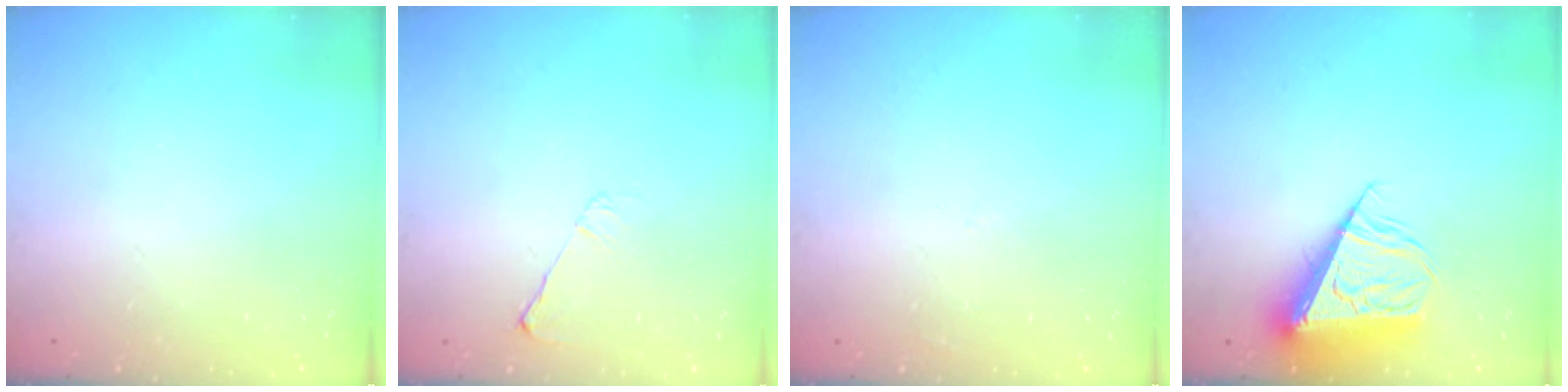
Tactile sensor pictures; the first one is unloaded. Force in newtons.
{"total": 3.9, "press": 3.9, "slide": 0.6}
{"total": 2.6, "press": 2.6, "slide": 0.2}
{"total": 10.1, "press": 10.1, "slide": 1.3}